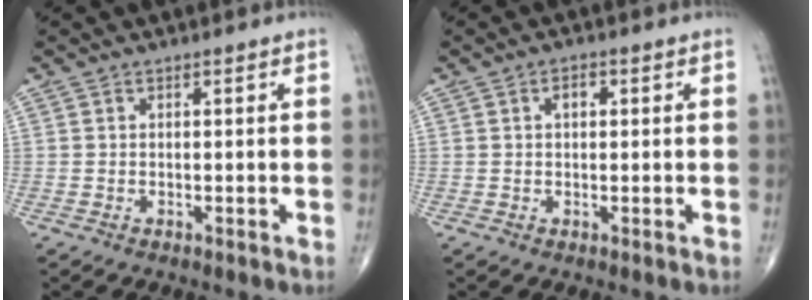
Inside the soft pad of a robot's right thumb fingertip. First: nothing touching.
{"total": 2.2, "force": [0.6, 1.3, 1.7], "torque": [-0.026, 0.006, 0.008]}